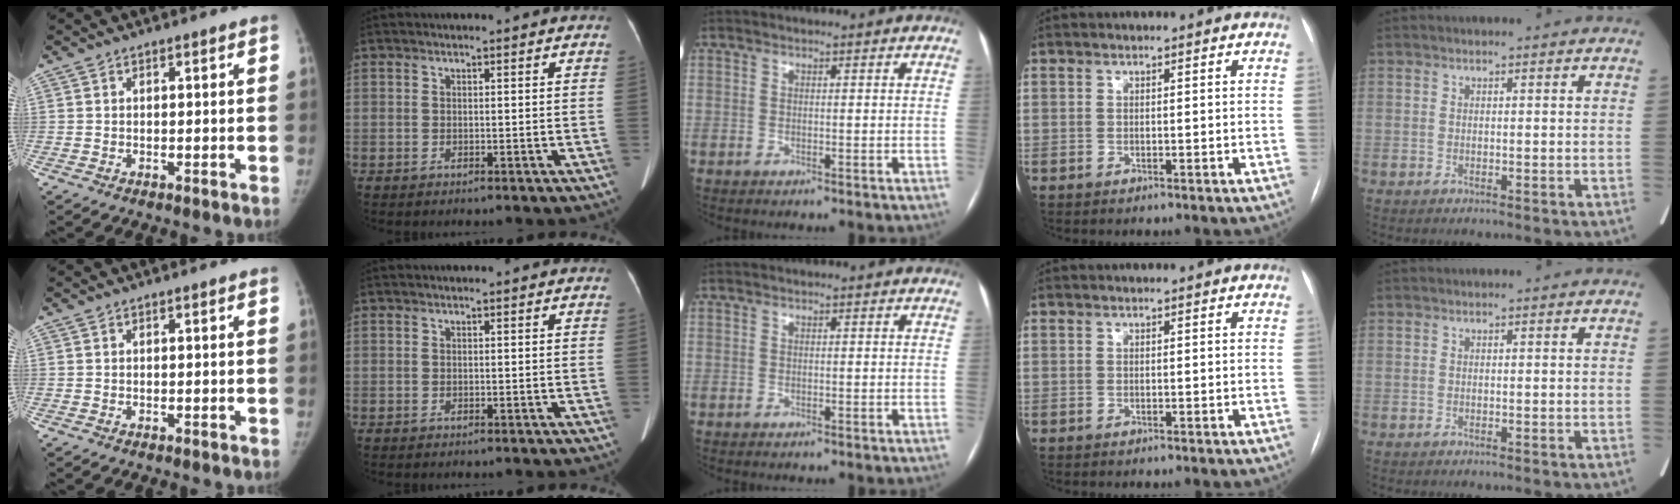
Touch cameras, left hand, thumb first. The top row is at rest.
{}